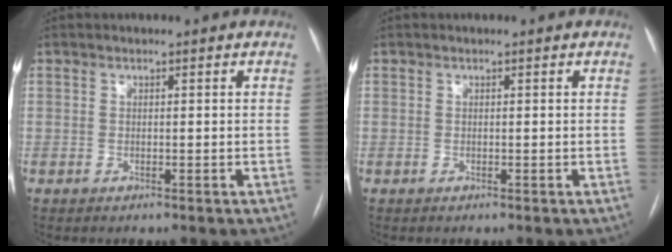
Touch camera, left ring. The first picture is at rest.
{"total": 0.0}